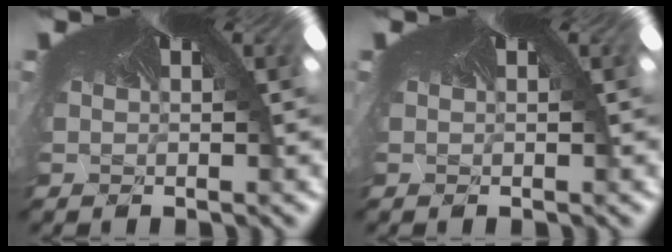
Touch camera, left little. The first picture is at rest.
{"total": 0.0}